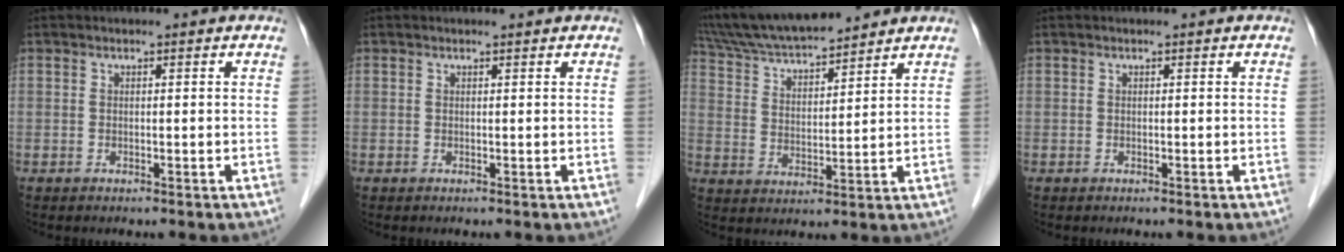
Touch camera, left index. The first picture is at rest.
{"total": 0.5, "force": [0.5, -0.1, 0.0], "torque": [-0.004, -0.004, 0.006]}
{"total": 13.8, "force": [12.7, 1.6, 5.2], "torque": [-0.103, 0.021, 0.233]}
{"total": 0.0}